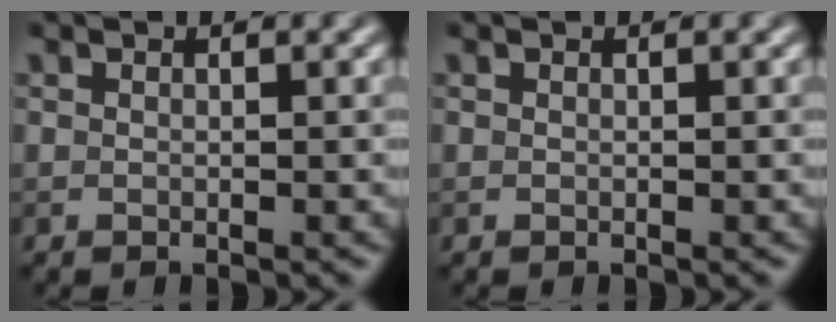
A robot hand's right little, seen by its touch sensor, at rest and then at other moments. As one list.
[{"total": 0.0}]